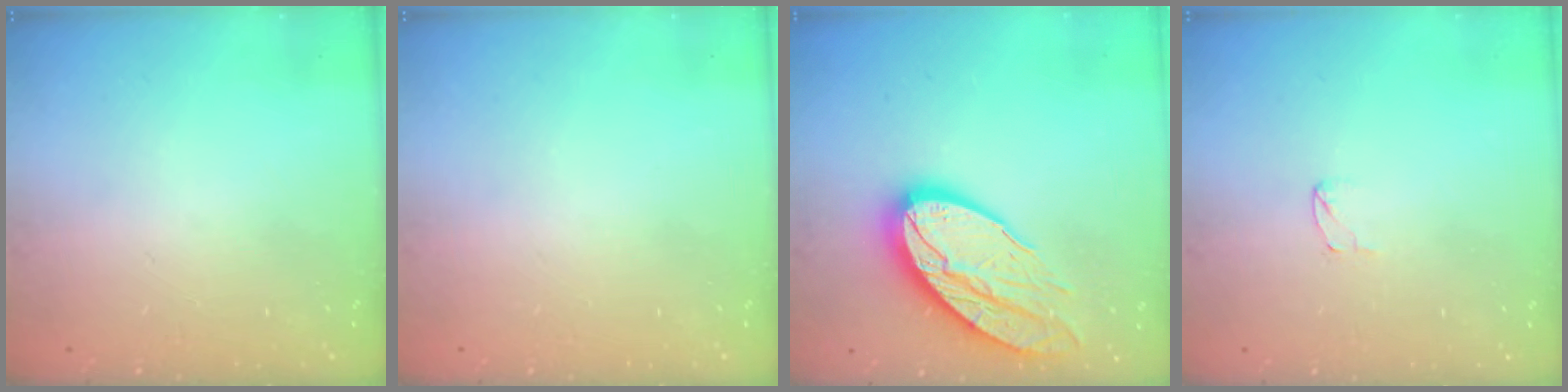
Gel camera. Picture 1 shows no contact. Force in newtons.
{"total": 0.0}
{"total": 18.4, "press": 18.3, "slide": 1.4}
{"total": 4.2, "press": 4.2, "slide": 0.4}